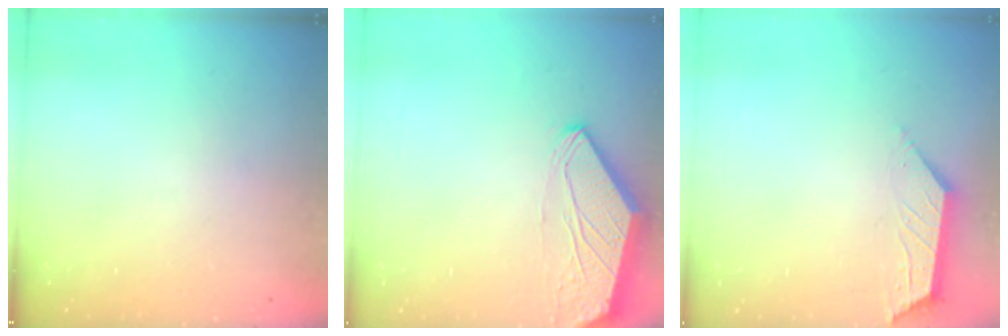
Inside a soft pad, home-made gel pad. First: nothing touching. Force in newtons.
{"total": 0.0}
{"total": 2.7, "press": 2.7, "slide": 0.5}